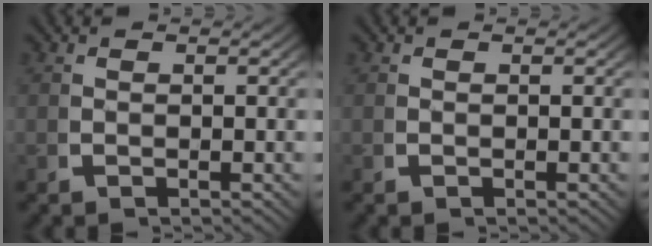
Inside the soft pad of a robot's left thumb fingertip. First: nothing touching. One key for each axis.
{"total": 0.0}